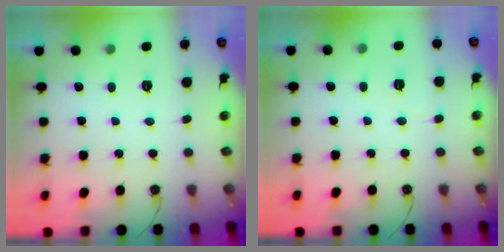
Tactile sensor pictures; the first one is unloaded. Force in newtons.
{"total": 2.7, "press": 2.5, "slide": 1.1}